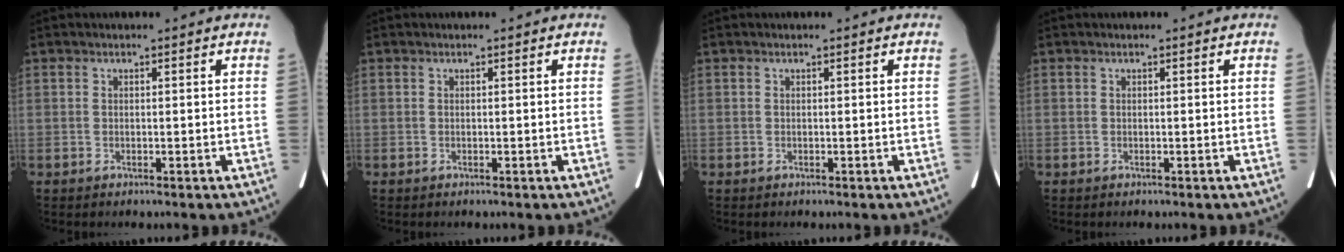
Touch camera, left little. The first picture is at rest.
{"total": 0.0}
{"total": 0.0}
{"total": 0.0}